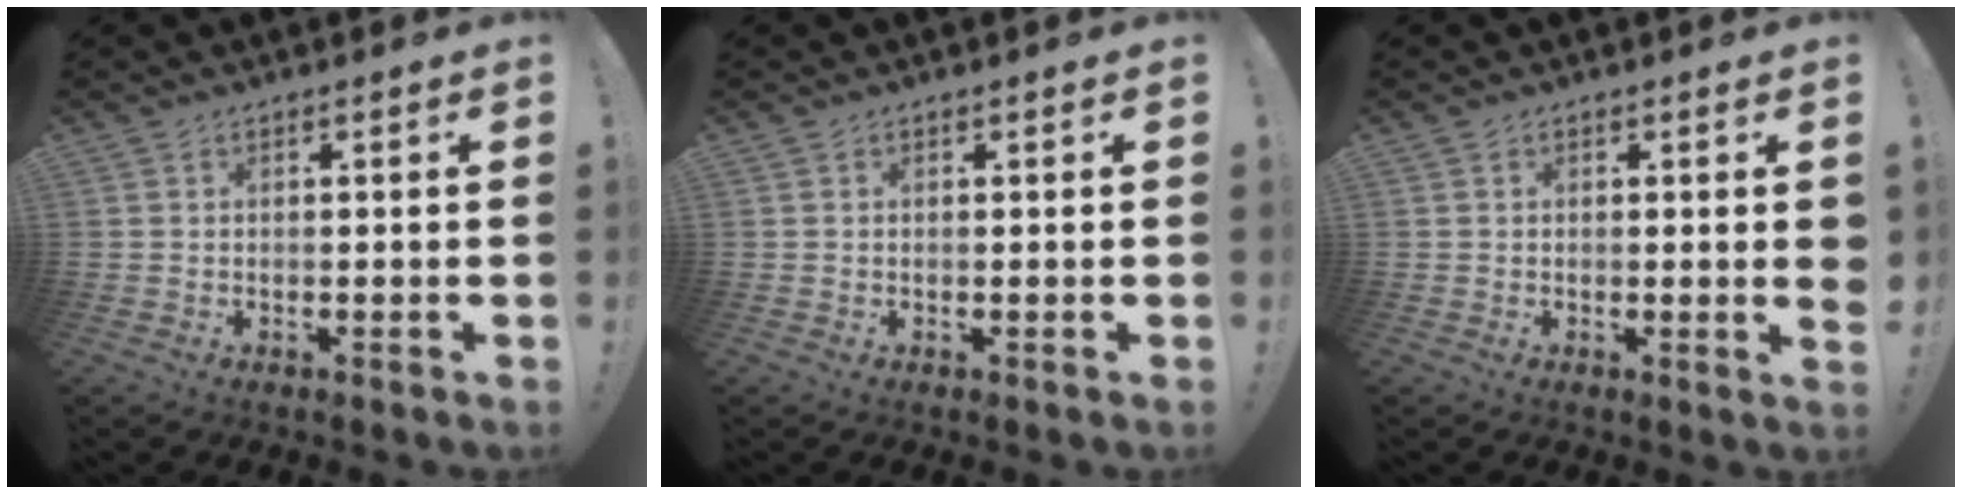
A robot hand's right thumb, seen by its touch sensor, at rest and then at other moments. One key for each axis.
{"total": 0.0}
{"total": 2.1, "fx": 0.9, "fy": -0.2, "fz": 1.9, "tx": -0.020, "ty": -0.013, "tz": 0.011}